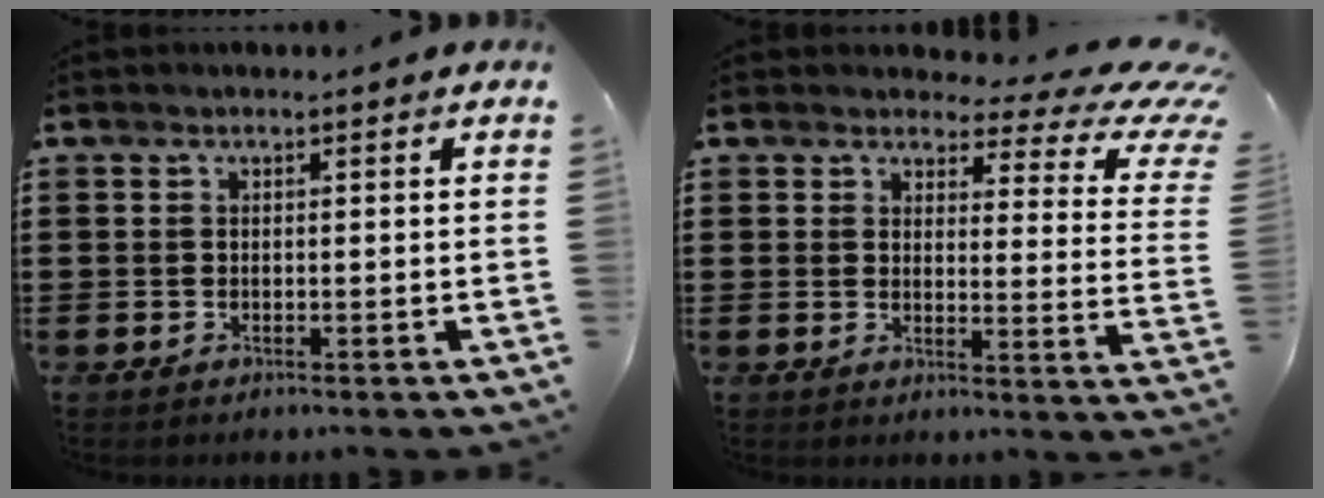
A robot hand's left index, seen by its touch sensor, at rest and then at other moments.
{"total": 5.6, "force": [4.1, 1.9, 3.3], "torque": [-0.060, -0.024, 0.065]}